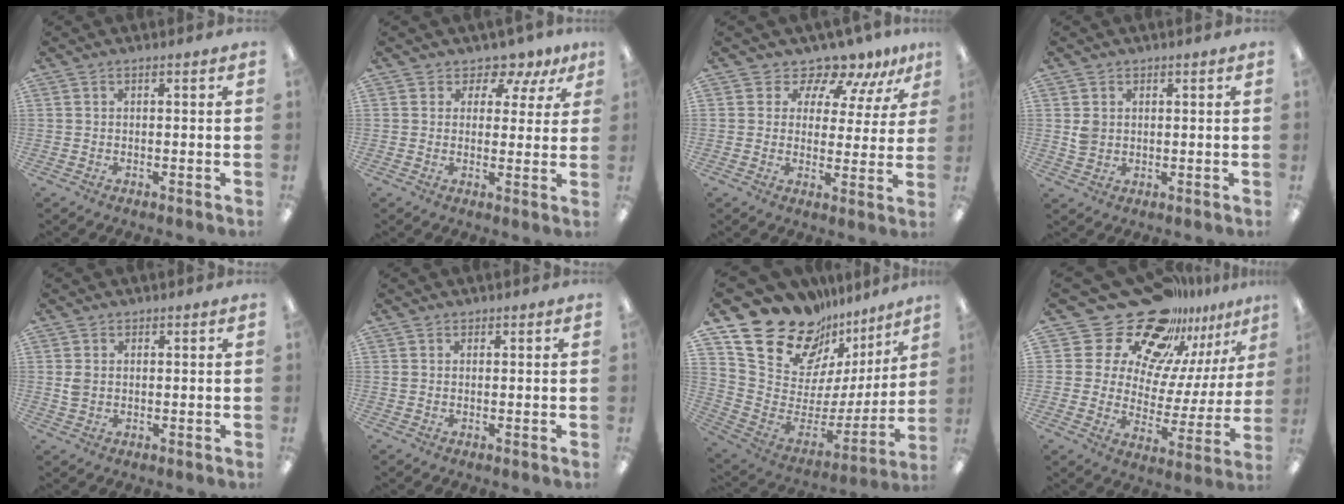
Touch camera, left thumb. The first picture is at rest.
{"total": 5.0, "force": [3.7, 3.0, 1.6], "torque": [-0.030, -0.026, 0.063]}
{"total": 9.6, "force": [8.7, 3.7, 2.0], "torque": [-0.037, -0.075, 0.158]}
{"total": 3.2, "force": [0.9, 2.9, 1.1], "torque": [-0.017, 0.003, 0.015]}
{"total": 2.4, "force": [0.7, 2.0, 1.2], "torque": [-0.016, 0.002, 0.010]}
{"total": 0.9, "force": [0.5, 0.7, 0.2], "torque": [-0.006, 0.004, 0.009]}
{"total": 20.7, "force": [16.6, 10.4, 6.6], "torque": [-0.100, -0.145, 0.309]}
{"total": 22.1, "force": [17.4, 11.4, 7.7], "torque": [-0.141, -0.124, 0.320]}